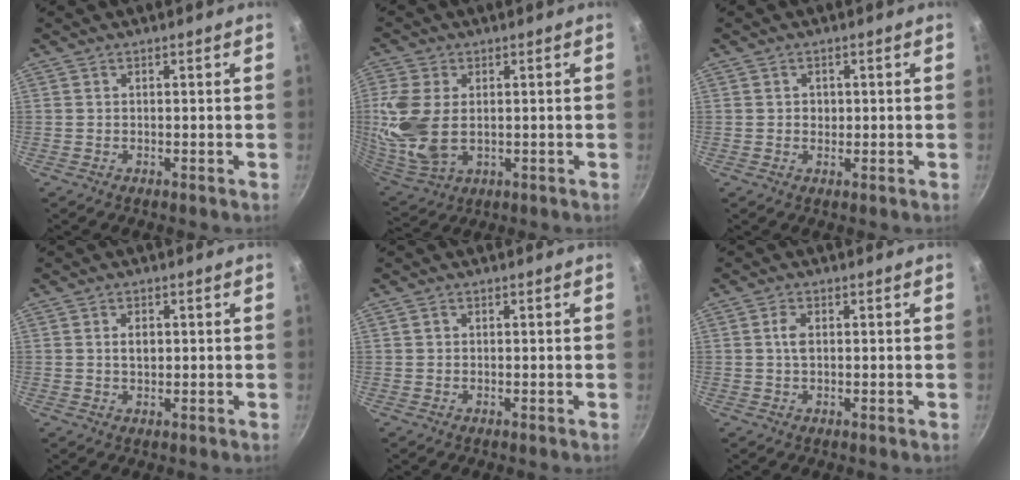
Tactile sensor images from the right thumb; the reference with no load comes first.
{"total": 13.5, "force": [0.5, 8.5, 10.5], "torque": [-0.245, -0.008, 0.023]}
{"total": 1.6, "force": [0.2, 1.4, 0.7], "torque": [0.000, 0.000, 0.003]}
{"total": 2.4, "force": [0.4, 1.5, 1.8], "torque": [-0.024, -0.003, 0.007]}
{"total": 0.6, "force": [0.1, 0.6, 0.3], "torque": [0.000, 0.002, 0.002]}
{"total": 2.4, "force": [0.4, 1.2, 2.0], "torque": [-0.040, 0.001, 0.003]}